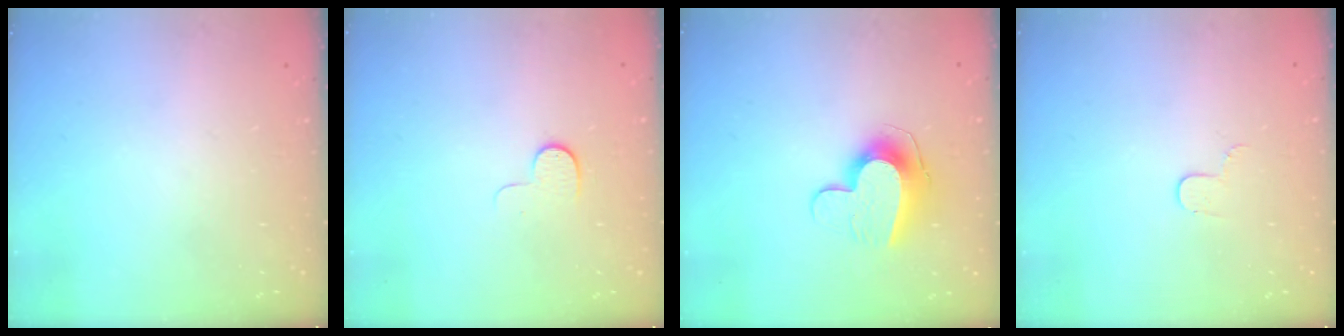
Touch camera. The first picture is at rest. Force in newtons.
{"total": 5.6, "press": 5.6, "slide": 0.6}
{"total": 11.5, "press": 11.5, "slide": 0.7}
{"total": 3.1, "press": 3.1, "slide": 0.4}